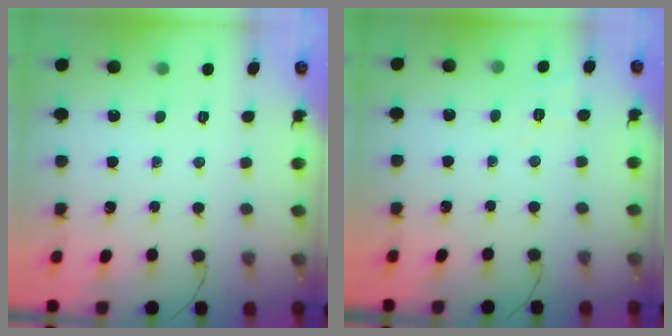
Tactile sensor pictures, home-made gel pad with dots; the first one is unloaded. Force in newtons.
{"total": 3.1, "press": 2.5, "slide": 1.8}